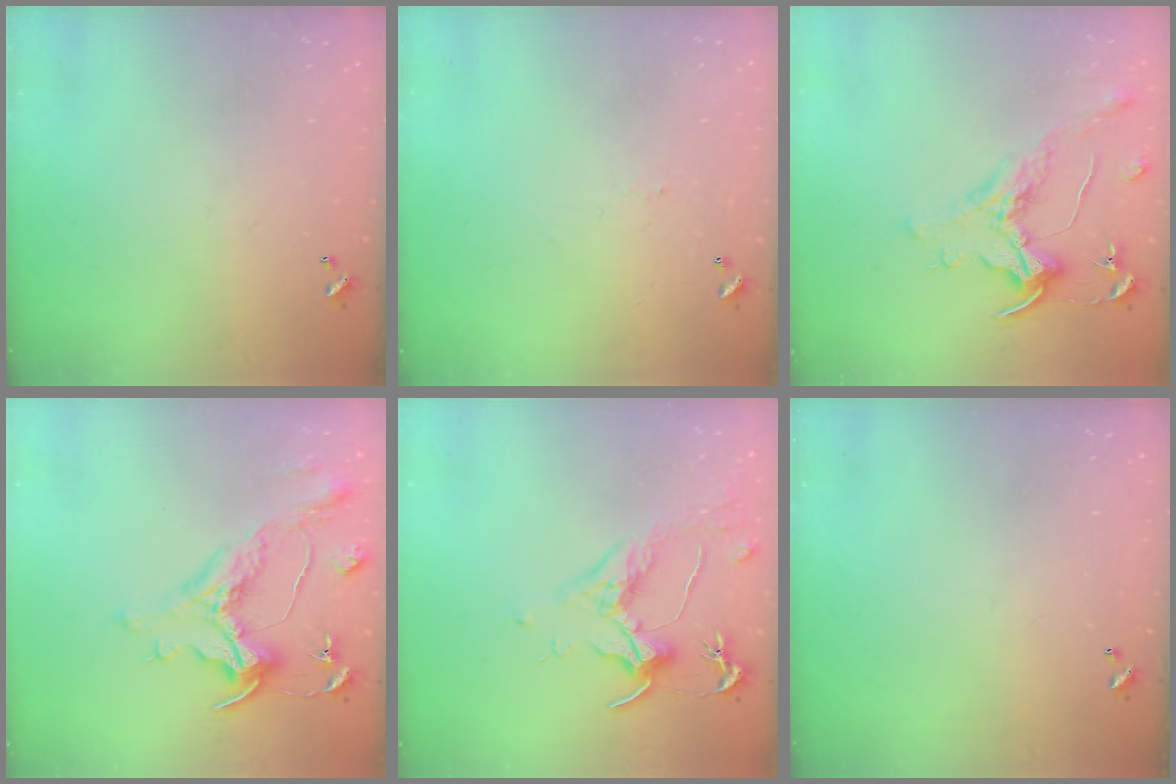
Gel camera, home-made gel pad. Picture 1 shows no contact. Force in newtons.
{"total": 1.6, "press": 1.5, "slide": 0.5}
{"total": 1.6, "press": 1.4, "slide": 0.7}
{"total": 1.5, "press": 0.8, "slide": 1.2}
{"total": 1.8, "press": 1.5, "slide": 0.9}
{"total": 0.0}